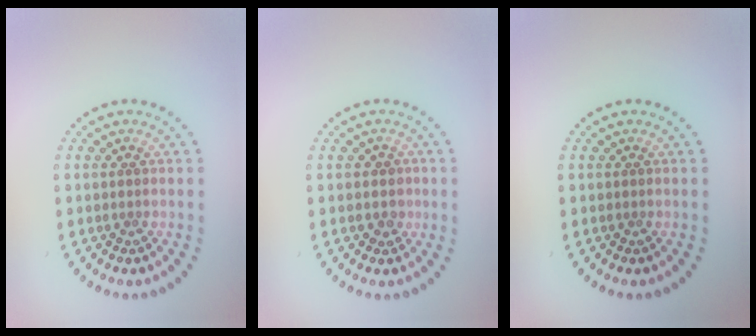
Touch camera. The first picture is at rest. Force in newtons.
{"total": 1.5, "press": 1.3, "slide": 0.8}
{"total": 0.0}